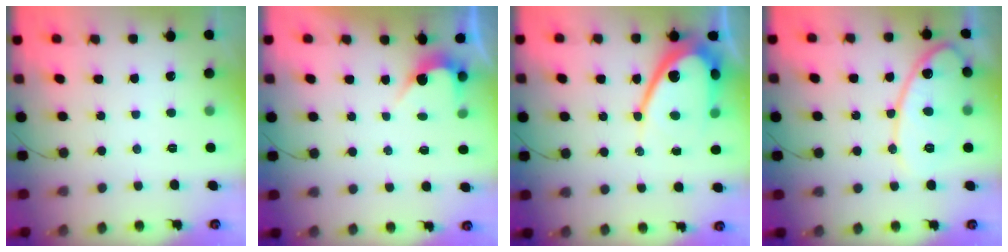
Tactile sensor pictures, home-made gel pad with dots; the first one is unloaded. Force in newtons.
{"total": 2.5, "press": 2.5, "slide": 0.2}
{"total": 14.8, "press": 14.8, "slide": 1.0}
{"total": 14.7, "press": 14.7, "slide": 1.1}